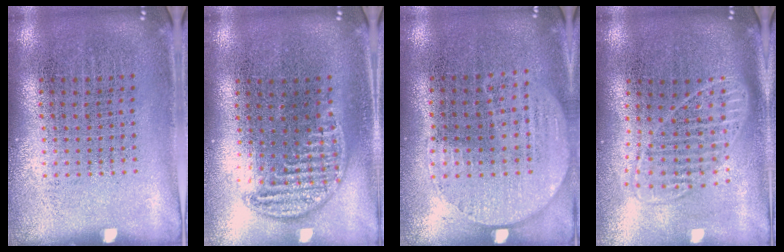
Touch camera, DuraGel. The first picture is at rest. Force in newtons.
{"total": 0.8, "press": 0.8, "slide": 0.1}
{"total": 0.7, "press": 0.4, "slide": 0.5}
{"total": 1.8, "press": 1.4, "slide": 1.0}